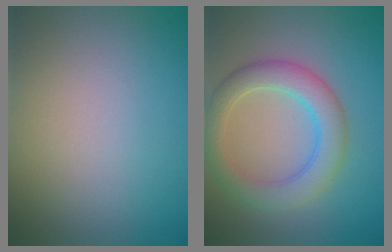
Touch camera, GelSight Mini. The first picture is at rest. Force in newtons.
{"total": 4.9, "press": 4.9, "slide": 0.2}